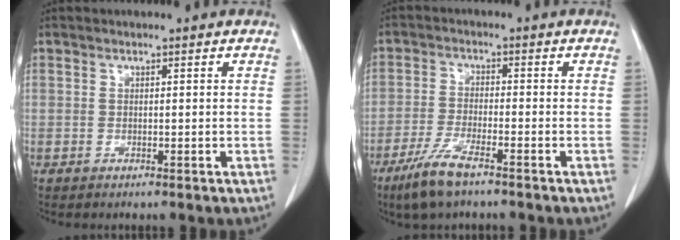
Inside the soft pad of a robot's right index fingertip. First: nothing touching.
{"total": 6.7, "force": [-4.6, 0.9, 4.7], "torque": [-0.105, -0.014, -0.085]}